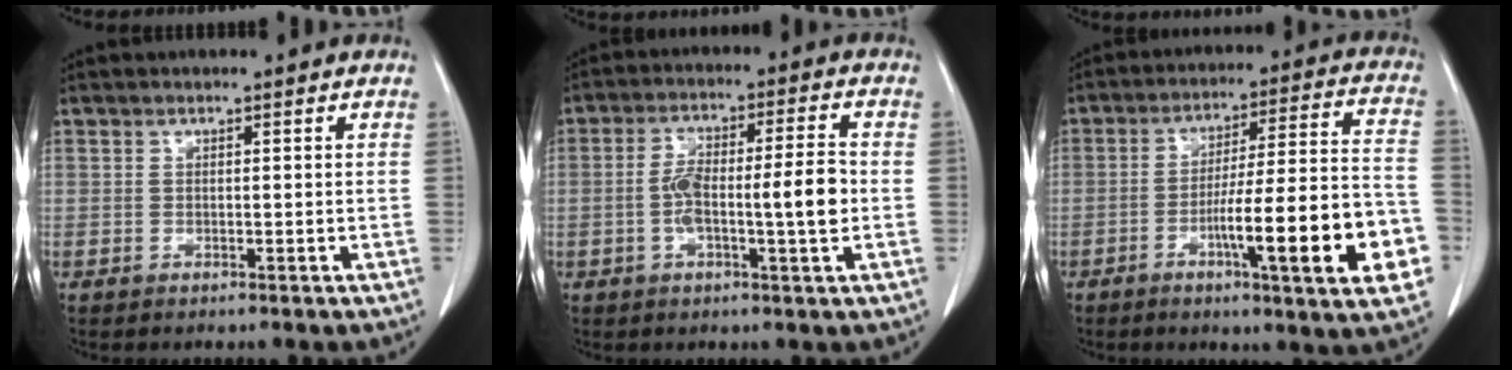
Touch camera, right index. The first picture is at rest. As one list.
[{"total": 9.3, "force": [-1.4, 1.2, 9.1], "torque": [-0.161, 0.015, -0.026]}, {"total": 18.4, "force": [-6.4, 1.3, 17.2], "torque": [-0.212, 0.010, -0.088]}]